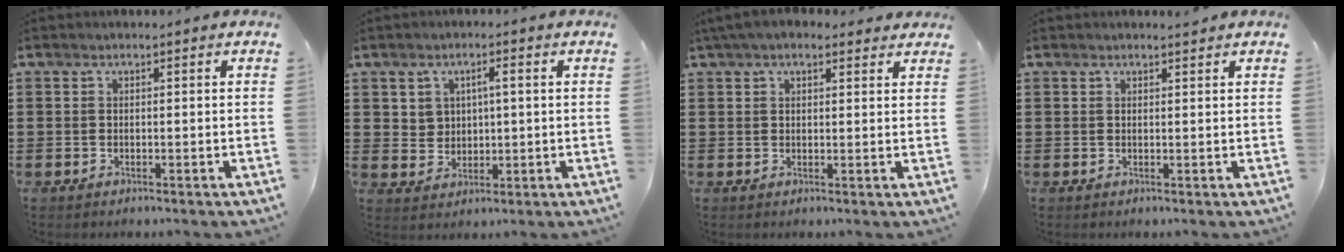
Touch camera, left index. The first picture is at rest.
{"total": 3.0, "force": [1.0, 2.3, 1.7], "torque": [-0.035, 0.005, 0.013]}
{"total": 3.8, "force": [2.8, 1.3, 2.1], "torque": [-0.049, 0.004, 0.052]}
{"total": 1.1, "force": [1.0, 0.2, 0.2], "torque": [-0.005, 0.001, 0.020]}